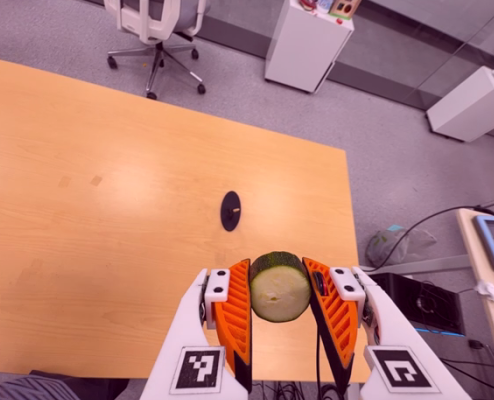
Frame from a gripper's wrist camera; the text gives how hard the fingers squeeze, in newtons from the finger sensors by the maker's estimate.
{"total": 9.8, "left": 9.1, "right": 10.4}